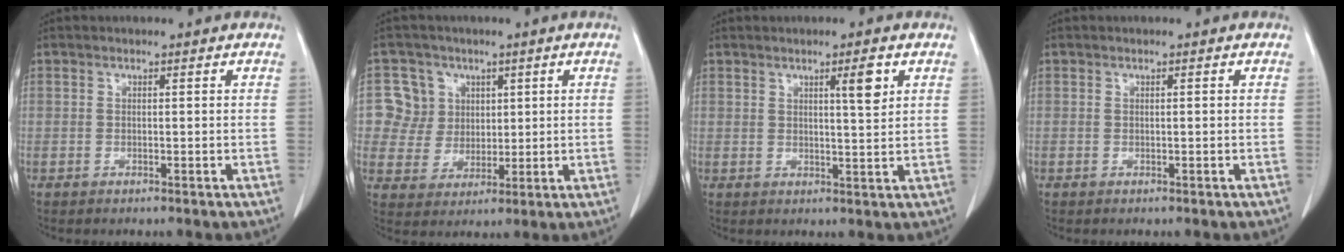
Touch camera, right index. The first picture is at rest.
{"total": 7.2, "force": [2.2, 6.8, 0.5], "torque": [-0.008, 0.017, 0.047]}
{"total": 3.9, "force": [2.0, 0.4, 3.3], "torque": [-0.048, -0.007, 0.031]}
{"total": 0.0}